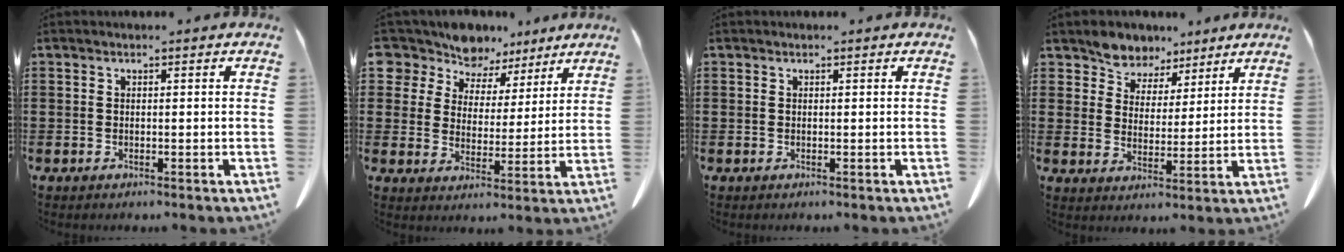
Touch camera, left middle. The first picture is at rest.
{"total": 8.3, "force": [7.3, 3.8, 0.6], "torque": [-0.051, -0.041, 0.138]}
{"total": 0.0}
{"total": 5.9, "force": [5.2, 2.7, -0.3], "torque": [-0.029, -0.026, 0.098]}